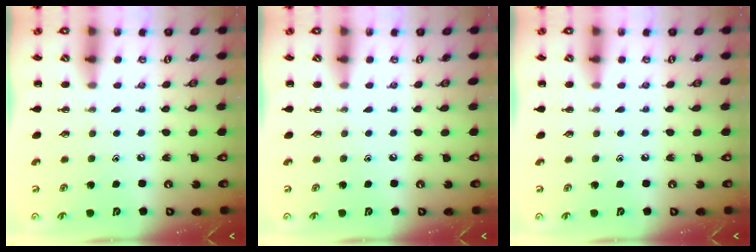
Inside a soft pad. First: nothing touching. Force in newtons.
{"total": 0.0}
{"total": 0.0}